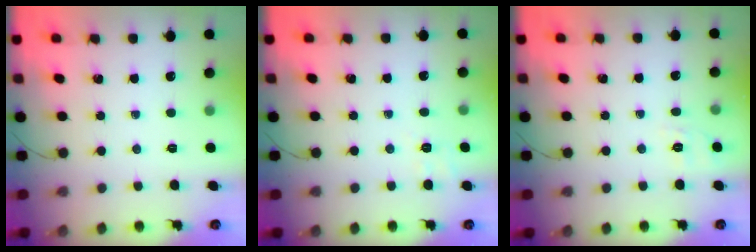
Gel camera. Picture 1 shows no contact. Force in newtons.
{"total": 2.9, "press": 2.3, "slide": 1.9}
{"total": 1.9, "press": 0.4, "slide": 1.9}